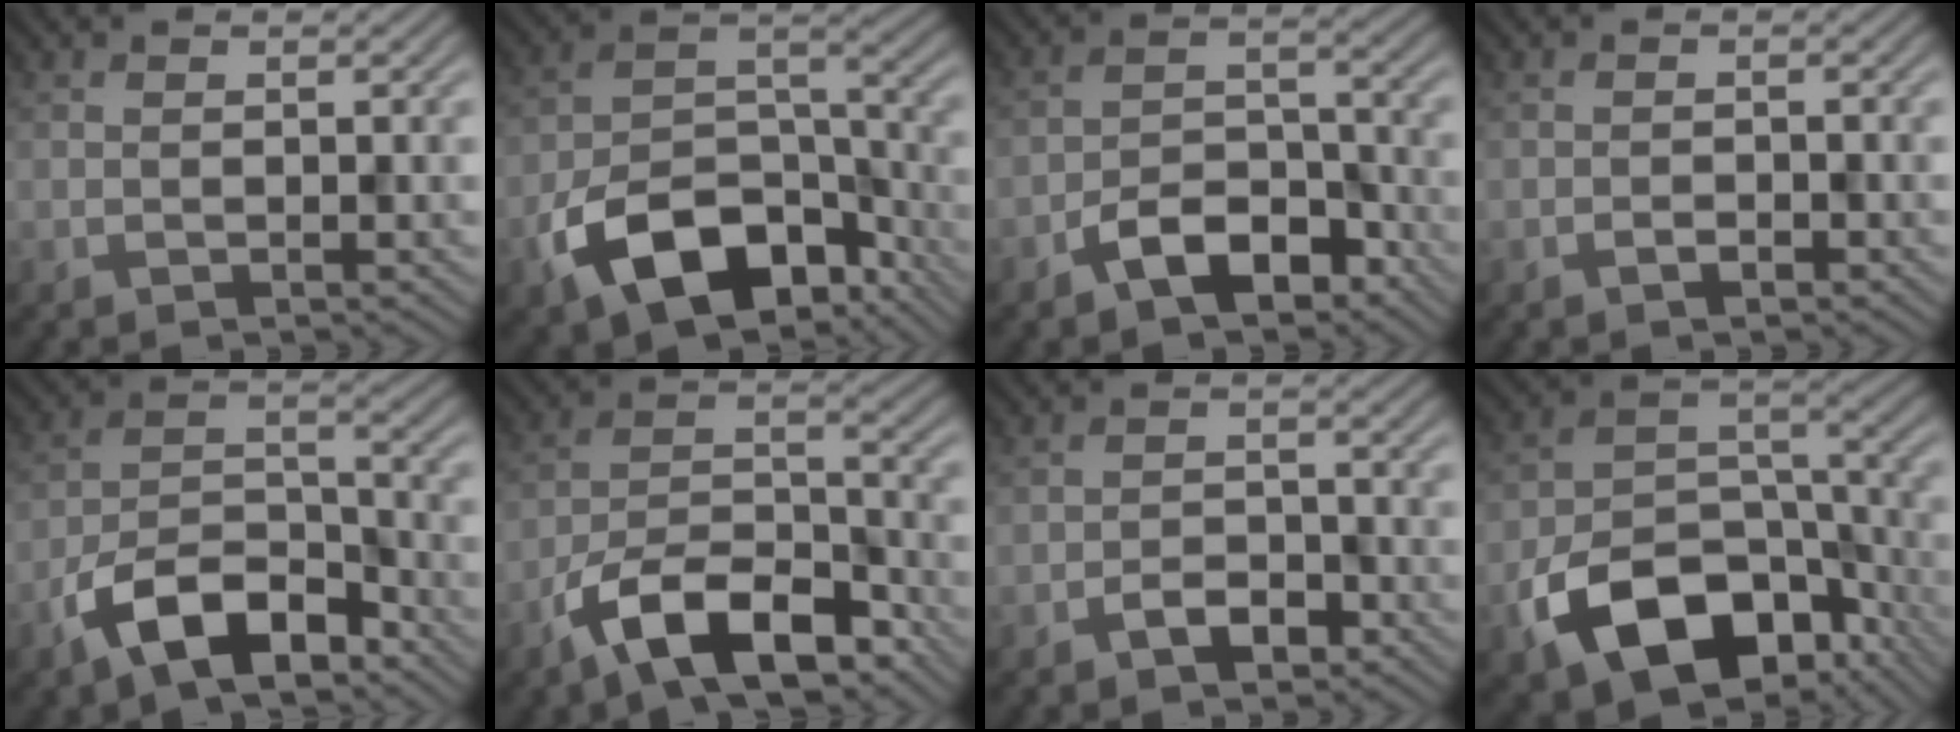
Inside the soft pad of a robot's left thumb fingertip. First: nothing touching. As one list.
[{"total": 12.8, "force": [-7.4, 6.7, 8.1], "torque": [-0.150, -0.018, -0.138]}, {"total": 6.7, "force": [-4.4, 3.4, 3.9], "torque": [-0.064, 0.007, -0.090]}, {"total": 1.1, "force": [-0.7, 0.5, 0.6], "torque": [-0.009, 0.001, -0.014]}, {"total": 10.1, "force": [-6.6, 4.3, 6.3], "torque": [-0.113, 0.001, -0.140]}, {"total": 12.1, "force": [-8.1, 4.8, 7.6], "torque": [-0.129, -0.001, -0.168]}, {"total": 3.0, "force": [-1.9, 1.6, 1.6], "torque": [-0.025, 0.005, -0.038]}, {"total": 14.0, "force": [-7.5, 8.1, 8.6], "torque": [-0.158, -0.029, -0.137]}]